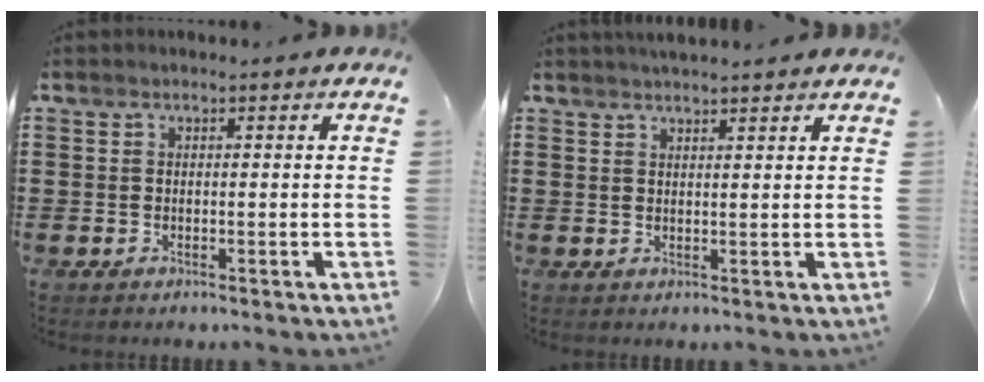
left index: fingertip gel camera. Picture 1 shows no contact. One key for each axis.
{"total": 2.1, "fx": 2.0, "fy": 0.0, "fz": 0.4, "tx": -0.012, "ty": 0.000, "tz": 0.039}